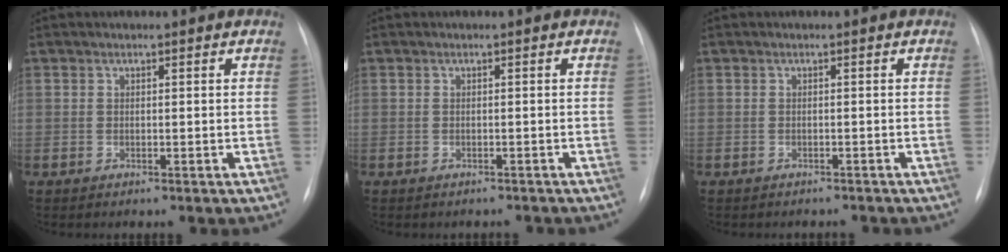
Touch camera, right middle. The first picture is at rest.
{"total": 2.4, "force": [-2.2, 0.9, 0.4], "torque": [-0.008, -0.003, -0.025]}
{"total": 3.2, "force": [-3.0, 1.1, 0.6], "torque": [-0.009, -0.004, -0.033]}